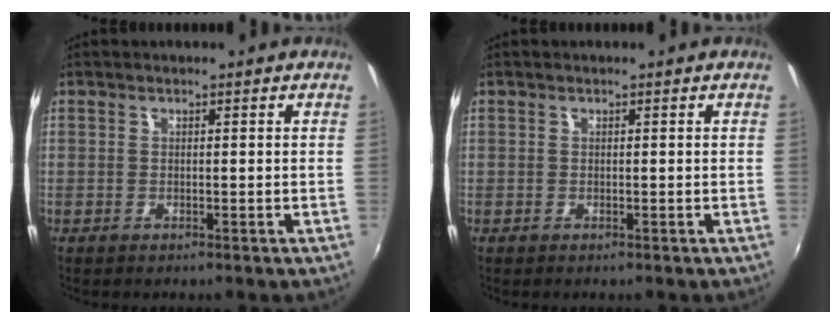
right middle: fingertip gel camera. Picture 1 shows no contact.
{"total": 0.0}